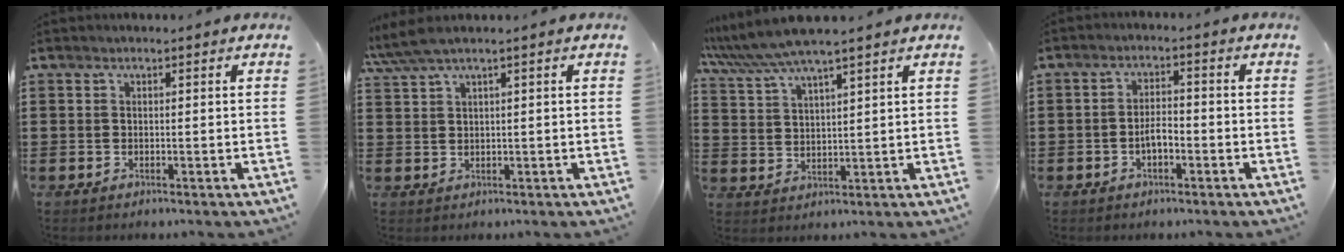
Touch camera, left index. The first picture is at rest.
{"total": 3.0, "force": [1.5, 0.0, 2.6], "torque": [-0.060, -0.002, 0.024]}
{"total": 6.6, "force": [5.5, 0.2, 3.6], "torque": [-0.086, -0.019, 0.098]}
{"total": 3.2, "force": [-1.3, 1.1, 2.7], "torque": [-0.057, 0.005, -0.028]}